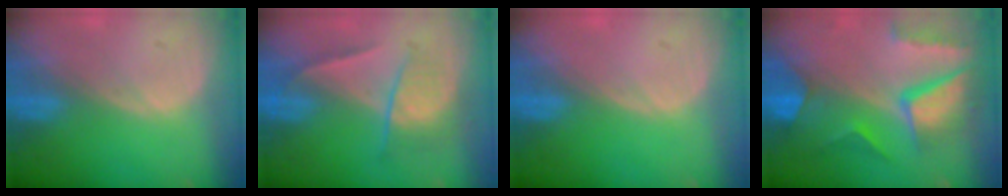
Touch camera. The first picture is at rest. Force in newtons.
{"total": 6.7, "press": 5.8, "slide": 3.5}
{"total": 0.0}
{"total": 11.0, "press": 9.0, "slide": 6.3}